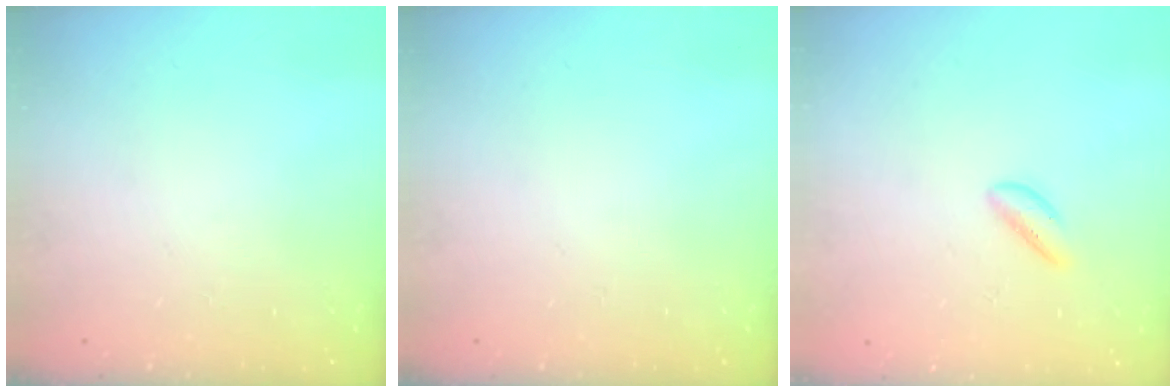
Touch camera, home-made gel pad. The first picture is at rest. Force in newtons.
{"total": 0.0}
{"total": 1.7, "press": 1.6, "slide": 0.7}